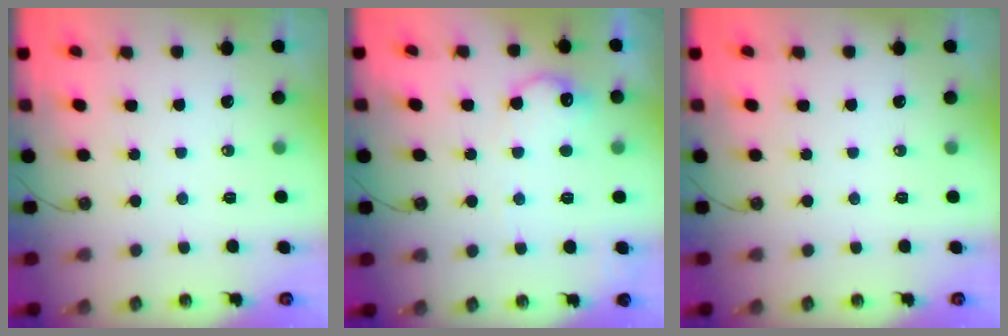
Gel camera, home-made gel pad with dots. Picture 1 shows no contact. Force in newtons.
{"total": 10.3, "press": 10.3, "slide": 0.3}
{"total": 0.0}